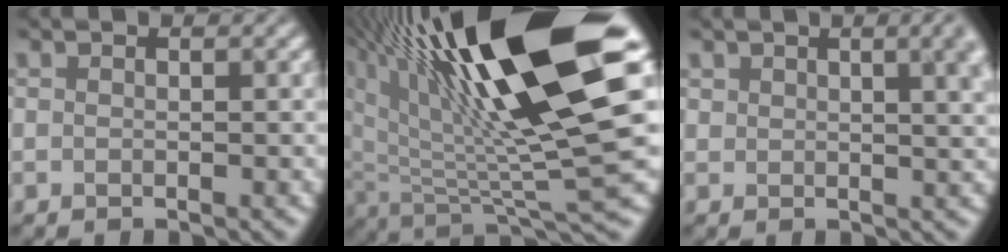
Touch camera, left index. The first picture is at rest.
{"total": 17.2, "force": [7.0, 4.6, 15.1], "torque": [-0.243, -0.010, 0.118]}
{"total": 5.1, "force": [2.5, 2.3, 3.9], "torque": [-0.036, 0.009, 0.039]}